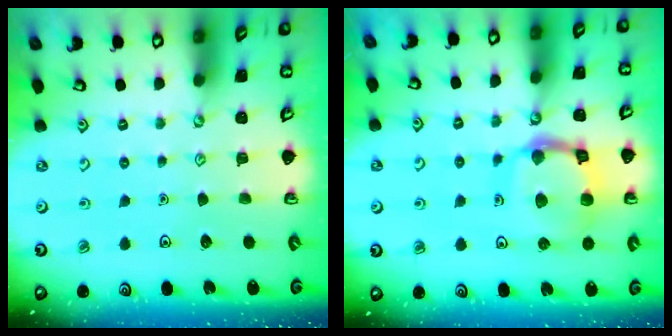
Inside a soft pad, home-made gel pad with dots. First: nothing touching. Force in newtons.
{"total": 14.1, "press": 14.1, "slide": 1.5}